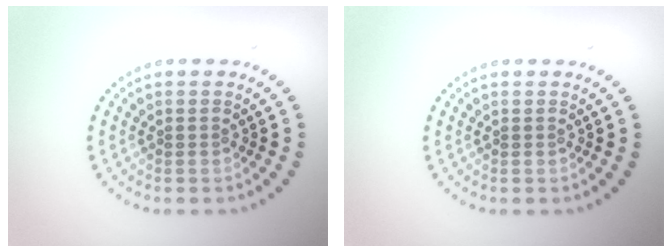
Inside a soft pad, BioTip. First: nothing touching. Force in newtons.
{"total": 0.0}